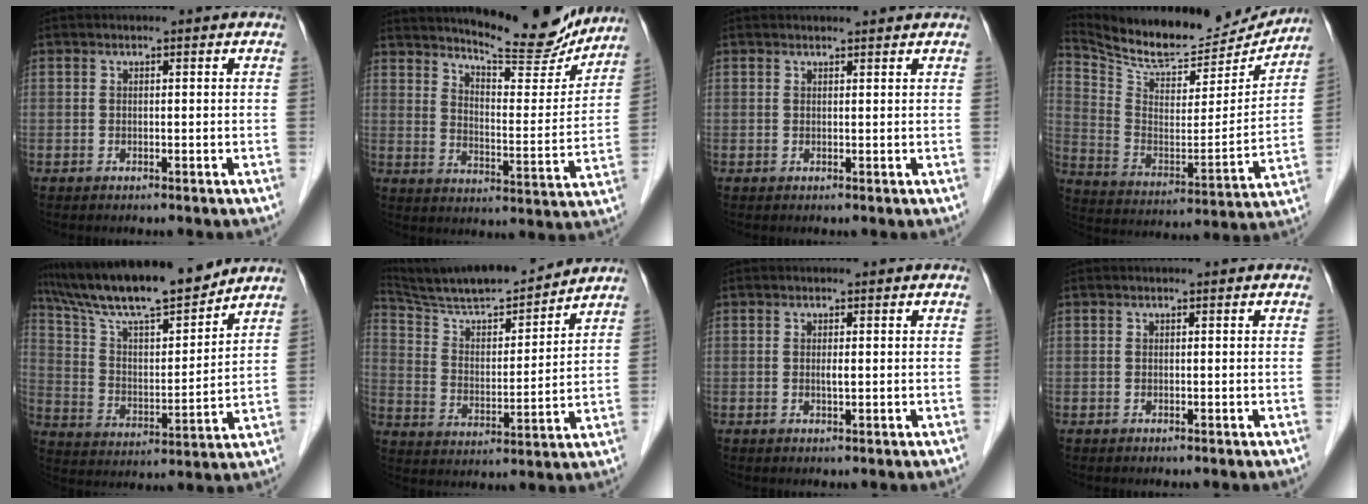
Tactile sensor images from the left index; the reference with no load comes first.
{"total": 16.8, "force": [15.3, 2.2, 6.6], "torque": [-0.100, -0.036, 0.206]}
{"total": 1.6, "force": [1.6, 0.1, 0.2], "torque": [-0.007, 0.002, 0.019]}
{"total": 19.2, "force": [18.1, 4.5, 4.5], "torque": [-0.083, -0.037, 0.279]}
{"total": 16.5, "force": [14.5, 1.6, 7.7], "torque": [-0.137, 0.000, 0.251]}
{"total": 16.4, "force": [15.1, 1.3, 6.3], "torque": [-0.117, 0.000, 0.252]}
{"total": 0.9, "force": [-0.2, 0.1, 0.8], "torque": [-0.016, -0.006, -0.006]}
{"total": 0.0}